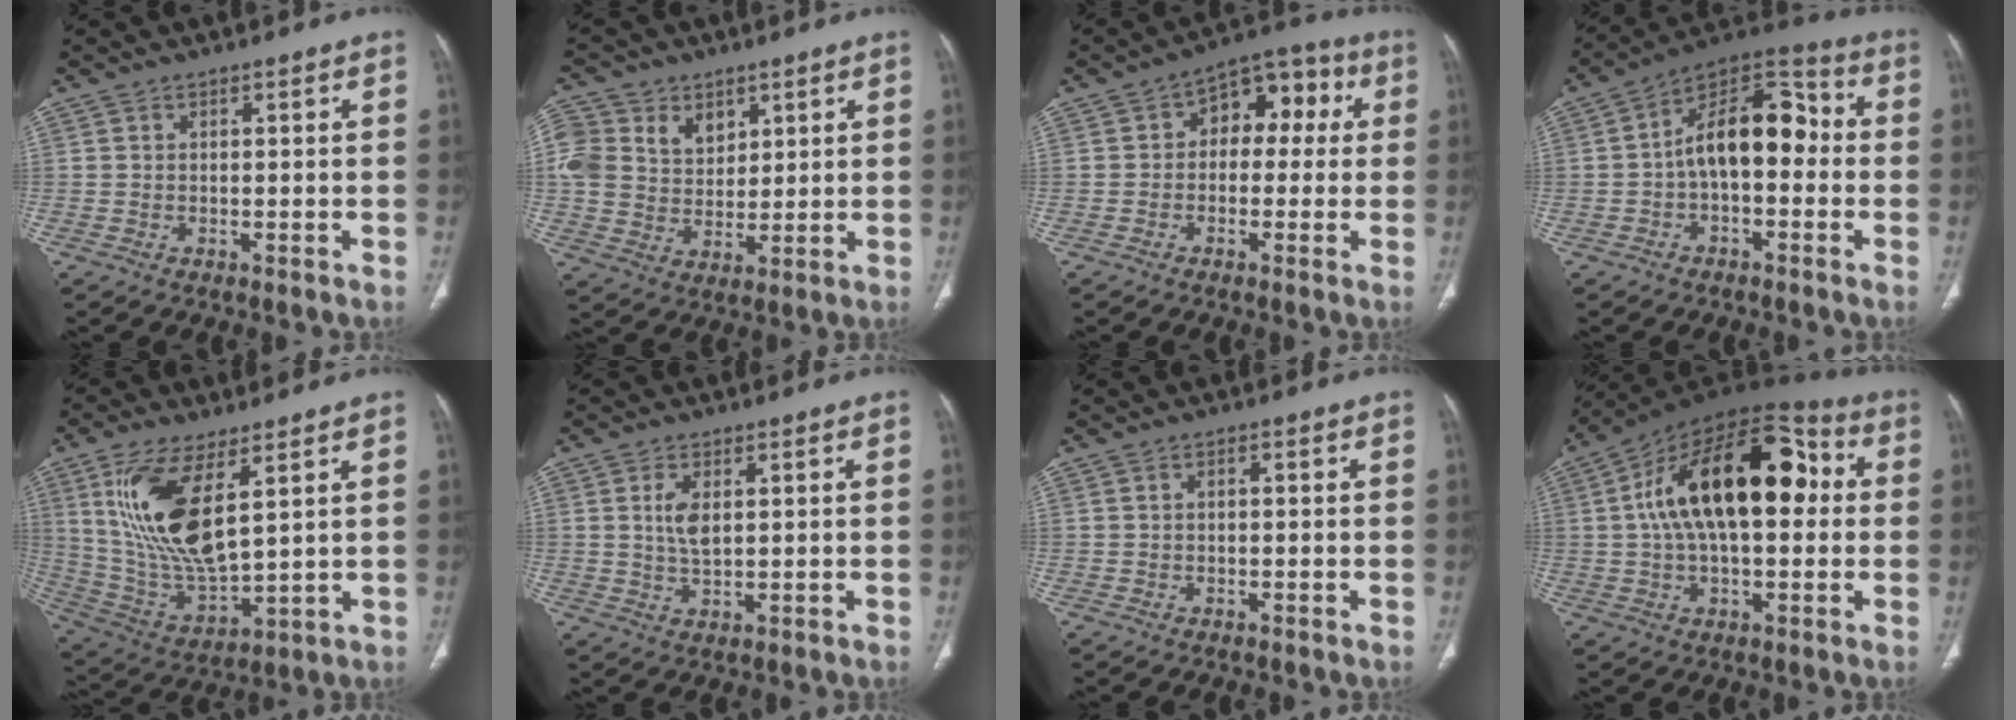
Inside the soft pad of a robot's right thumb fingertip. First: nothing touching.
{"total": 13.1, "force": [5.0, 10.7, 5.7], "torque": [-0.100, -0.003, 0.100]}
{"total": 9.9, "force": [1.3, 6.7, 7.3], "torque": [-0.050, 0.036, 0.005]}
{"total": 14.4, "force": [-0.7, 8.1, 11.9], "torque": [-0.156, 0.050, -0.026]}
{"total": 17.3, "force": [6.2, 6.8, 14.6], "torque": [-0.289, -0.030, 0.133]}
{"total": 4.4, "force": [1.1, 2.1, 3.7], "torque": [-0.071, -0.008, 0.023]}
{"total": 0.6, "force": [-0.1, 0.4, 0.4], "torque": [-0.008, 0.002, -0.002]}
{"total": 23.1, "force": [3.2, 11.9, 19.5], "torque": [-0.310, 0.039, 0.039]}